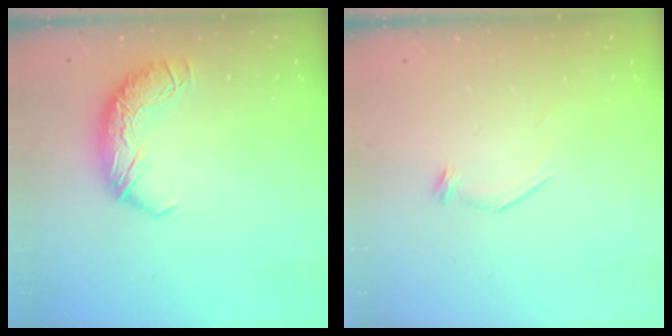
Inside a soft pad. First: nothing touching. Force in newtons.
{"total": 7.7, "press": 7.7, "slide": 0.8}